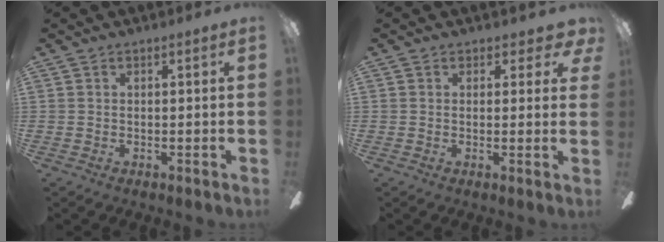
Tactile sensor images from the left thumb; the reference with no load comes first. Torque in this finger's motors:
{"motor_torque": [0.46, 0.49, -0.22, 0.01, 0.02]}